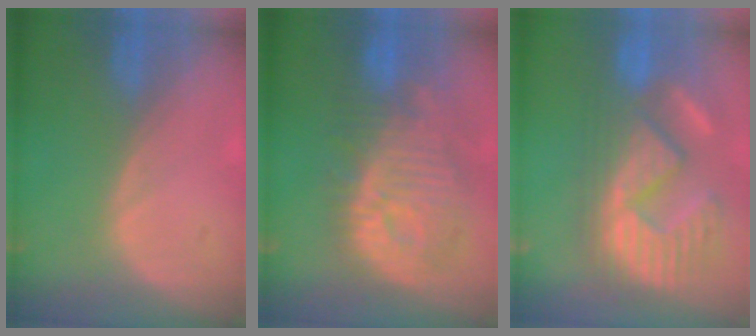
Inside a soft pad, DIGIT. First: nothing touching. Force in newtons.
{"total": 12.2, "press": 11.0, "slide": 5.1}
{"total": 12.6, "press": 11.8, "slide": 4.4}